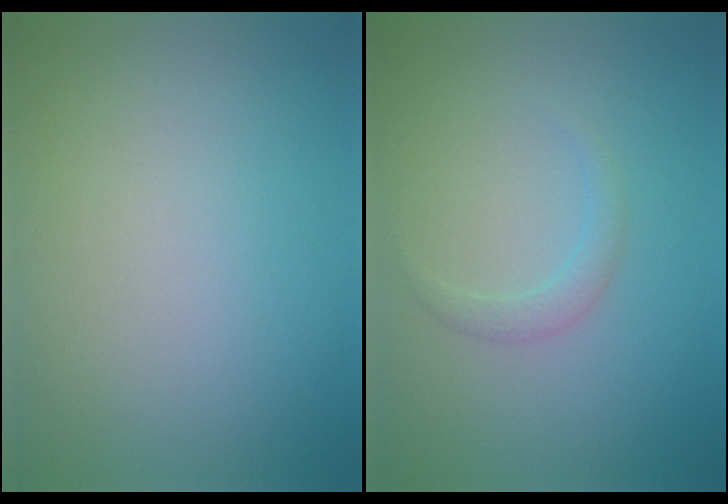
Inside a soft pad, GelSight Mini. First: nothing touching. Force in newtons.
{"total": 1.2, "press": 1.1, "slide": 0.1}